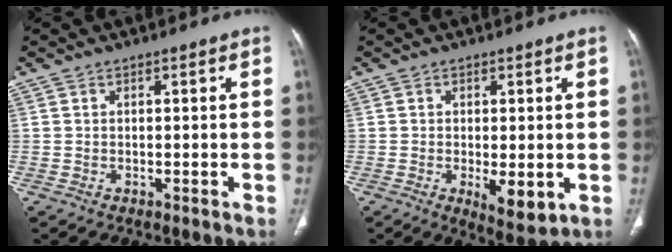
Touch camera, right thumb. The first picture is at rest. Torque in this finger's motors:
{"motor_torque": [0.42, 1.65, -0.01, 0.16, 0.14]}